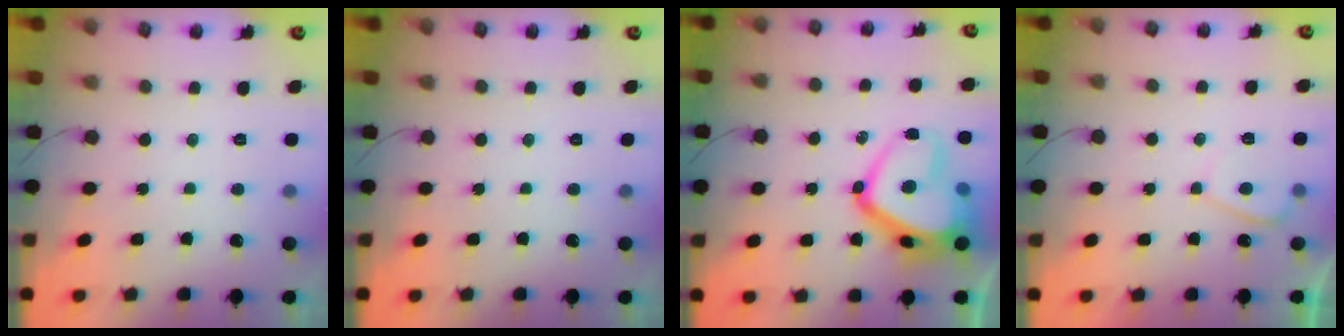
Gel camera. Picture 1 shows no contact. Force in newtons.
{"total": 0.0}
{"total": 18.0, "press": 17.9, "slide": 2.0}
{"total": 2.5, "press": 2.3, "slide": 0.8}